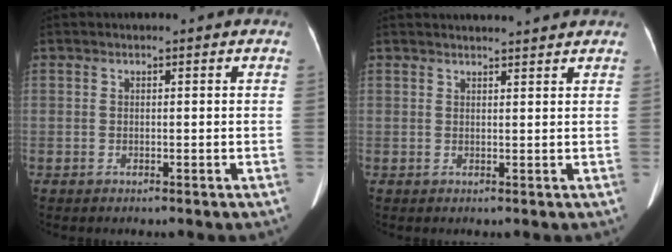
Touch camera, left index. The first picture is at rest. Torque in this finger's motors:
{"motor_torque": [0.14, -0.82, 0.01, 0.00]}